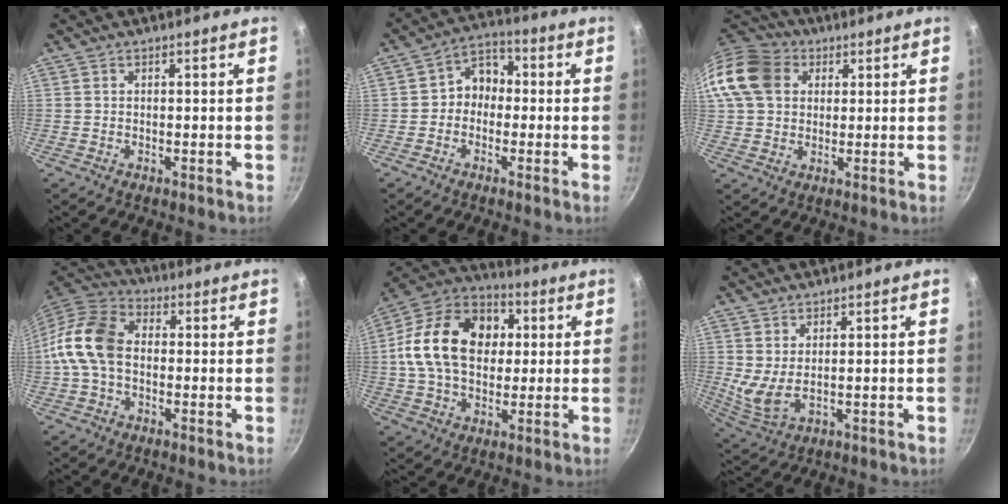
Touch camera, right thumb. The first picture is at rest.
{"total": 6.3, "force": [-0.7, 5.2, 3.5], "torque": [-0.015, 0.025, -0.028]}
{"total": 13.7, "force": [3.8, 11.0, 7.2], "torque": [-0.130, 0.019, 0.058]}
{"total": 12.4, "force": [-0.6, 8.6, 8.9], "torque": [-0.153, 0.033, -0.031]}
{"total": 20.2, "force": [2.4, 14.5, 13.8], "torque": [-0.210, 0.027, 0.026]}
{"total": 4.5, "force": [1.5, 1.7, 3.8], "torque": [-0.076, -0.024, 0.039]}